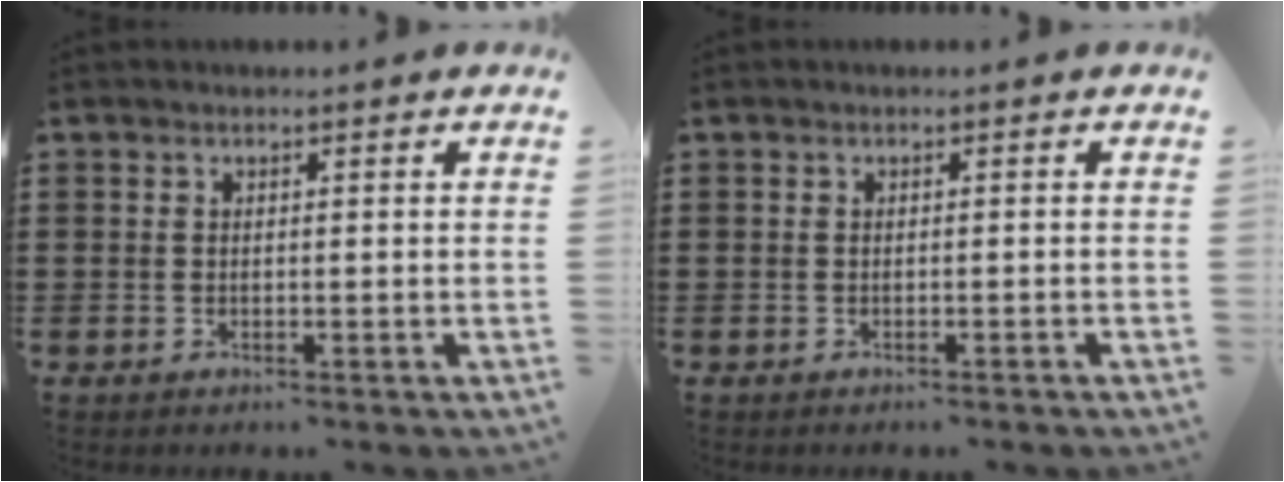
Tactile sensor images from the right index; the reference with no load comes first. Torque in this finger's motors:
{"motor_torque": [0.02, -0.05, -0.01, -0.01]}